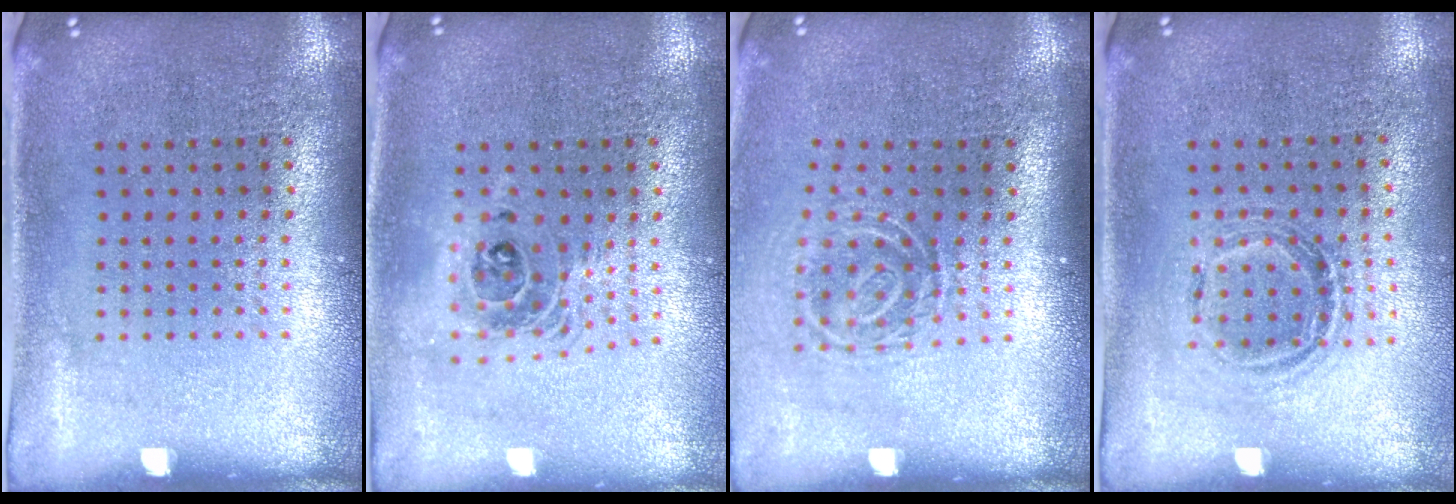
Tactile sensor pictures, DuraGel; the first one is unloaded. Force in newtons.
{"total": 1.7, "press": 1.4, "slide": 1.0}
{"total": 1.8, "press": 1.2, "slide": 1.3}
{"total": 1.0, "press": 0.9, "slide": 0.3}